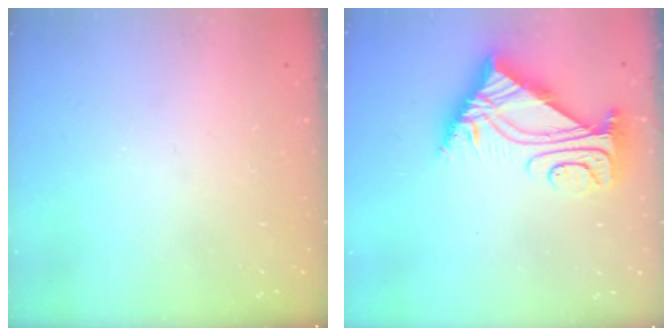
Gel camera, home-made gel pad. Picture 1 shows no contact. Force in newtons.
{"total": 8.4, "press": 8.3, "slide": 0.8}